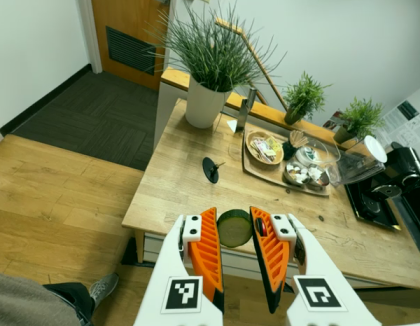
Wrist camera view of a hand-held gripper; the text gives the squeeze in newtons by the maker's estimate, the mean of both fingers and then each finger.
{"total": 10.4, "left": 11.0, "right": 9.7}